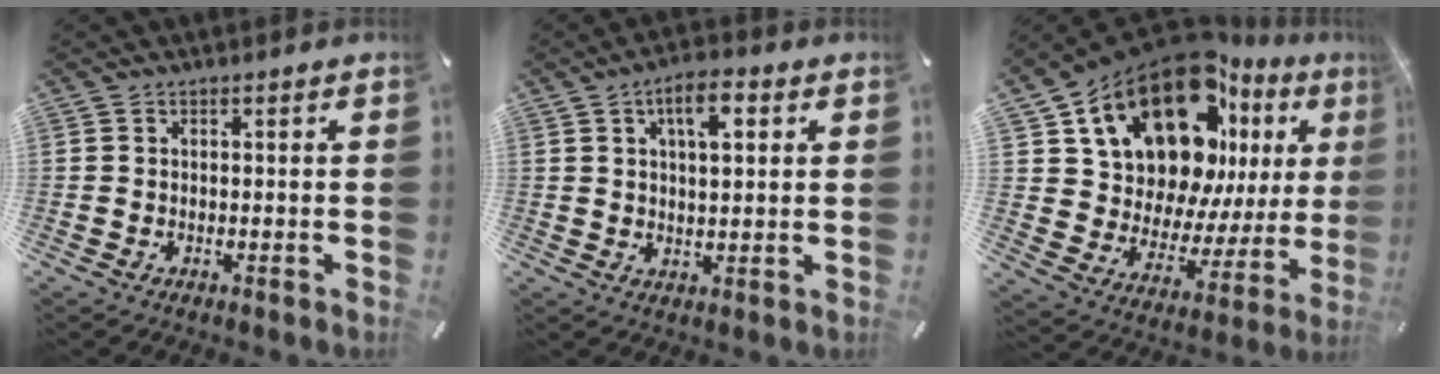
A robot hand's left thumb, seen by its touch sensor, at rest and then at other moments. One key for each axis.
{"total": 7.3, "fx": 3.1, "fy": 2.6, "fz": 6.1, "tx": -0.094, "ty": -0.007, "tz": 0.047}
{"total": 23.3, "fx": 13.8, "fy": 13.3, "fz": 13.3, "tx": -0.221, "ty": -0.098, "tz": 0.247}